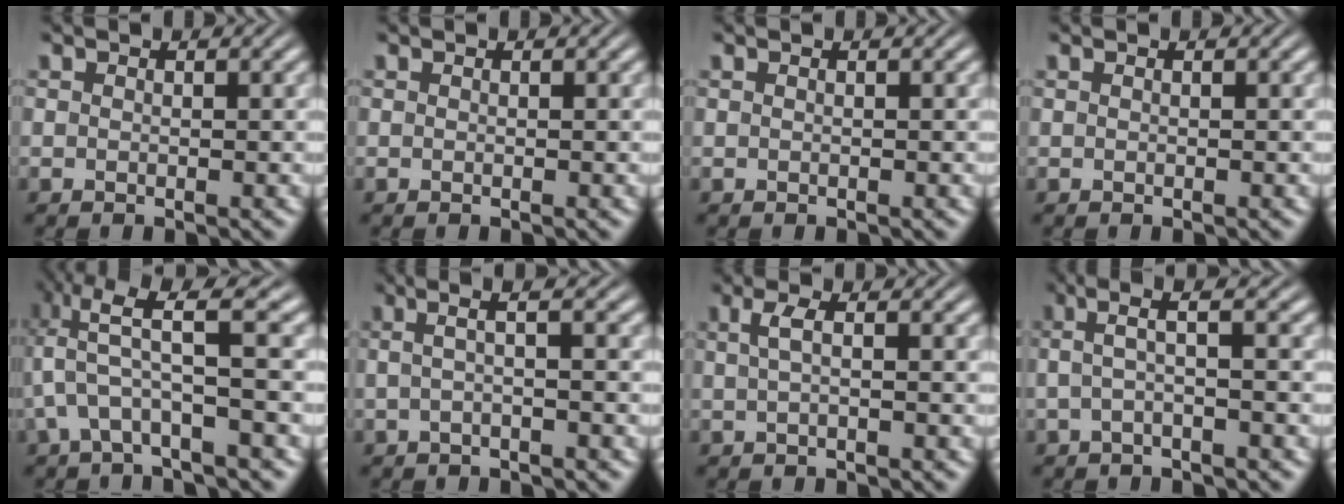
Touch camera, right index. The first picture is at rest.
{"total": 0.0}
{"total": 0.0}
{"total": 0.0}
{"total": 7.7, "force": [2.6, 4.1, 6.0], "torque": [-0.129, 0.002, 0.038]}
{"total": 2.9, "force": [0.2, 0.4, 2.9], "torque": [-0.046, 0.016, -0.004]}
{"total": 1.7, "force": [0.2, 0.1, 1.7], "torque": [-0.031, 0.001, 0.006]}
{"total": 3.8, "force": [1.0, 1.0, 3.5], "torque": [-0.067, 0.015, 0.009]}